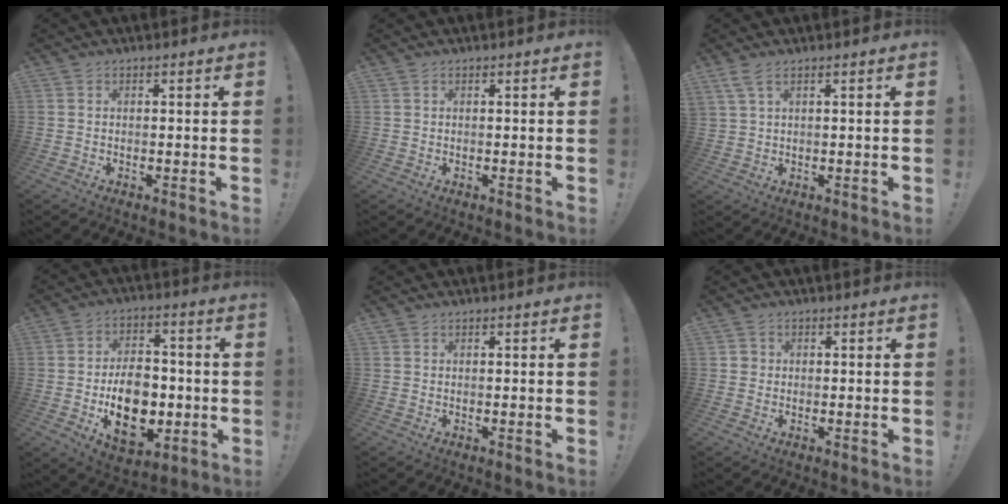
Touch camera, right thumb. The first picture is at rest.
{"total": 0.0}
{"total": 3.5, "force": [2.0, 0.6, 2.8], "torque": [-0.061, -0.002, 0.038]}
{"total": 16.2, "force": [-3.5, 11.4, 10.9], "torque": [-0.157, 0.012, -0.052]}
{"total": 0.0}
{"total": 1.5, "force": [0.2, 1.4, 0.4], "torque": [-0.001, 0.002, 0.002]}